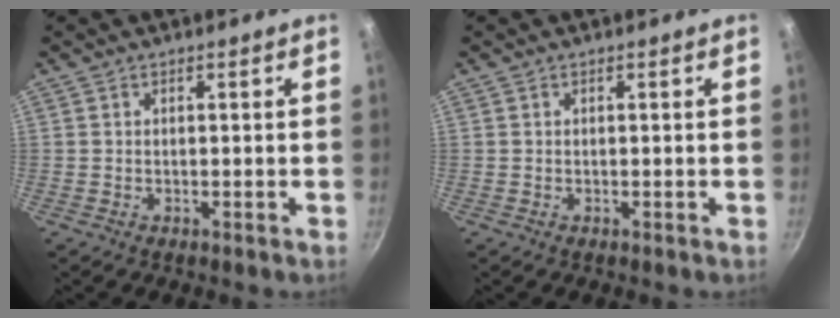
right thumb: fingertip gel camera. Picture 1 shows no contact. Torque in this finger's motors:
{"motor_torque": [-0.27, -0.06, 0.00, 0.00, 0.01]}